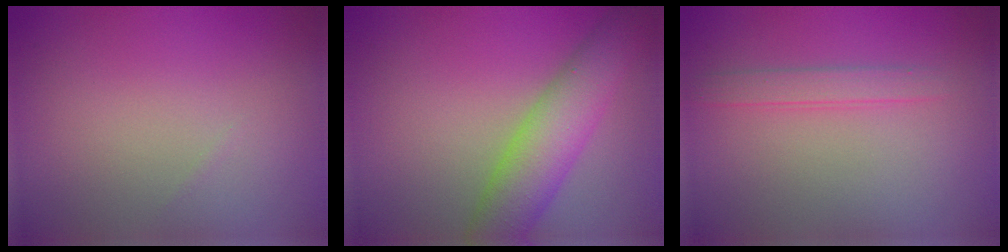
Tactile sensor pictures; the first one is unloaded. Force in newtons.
{"total": 5.9, "press": 5.9, "slide": 0.2}
{"total": 1.6, "press": 1.6, "slide": 0.0}